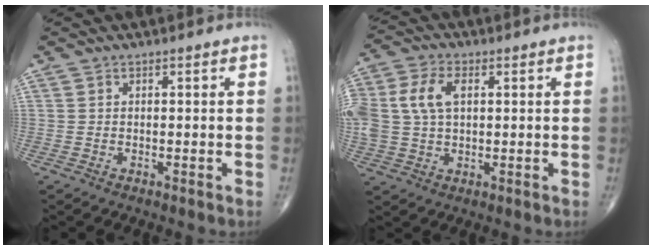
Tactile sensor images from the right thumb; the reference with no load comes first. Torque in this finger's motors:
{"motor_torque": [0.33, 0.31, 0.99, -0.07, 0.12]}